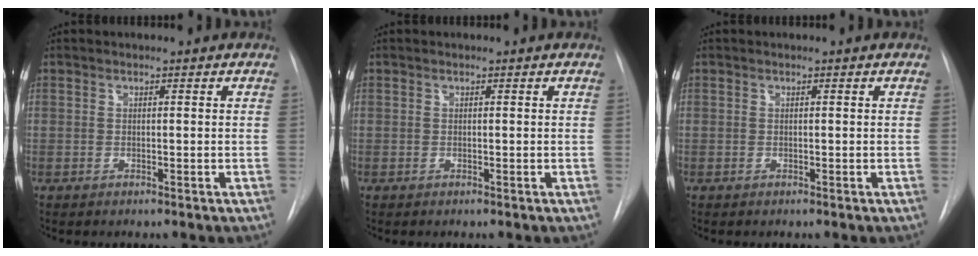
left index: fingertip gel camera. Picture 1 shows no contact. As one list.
[{"total": 0.0}, {"total": 0.0}]